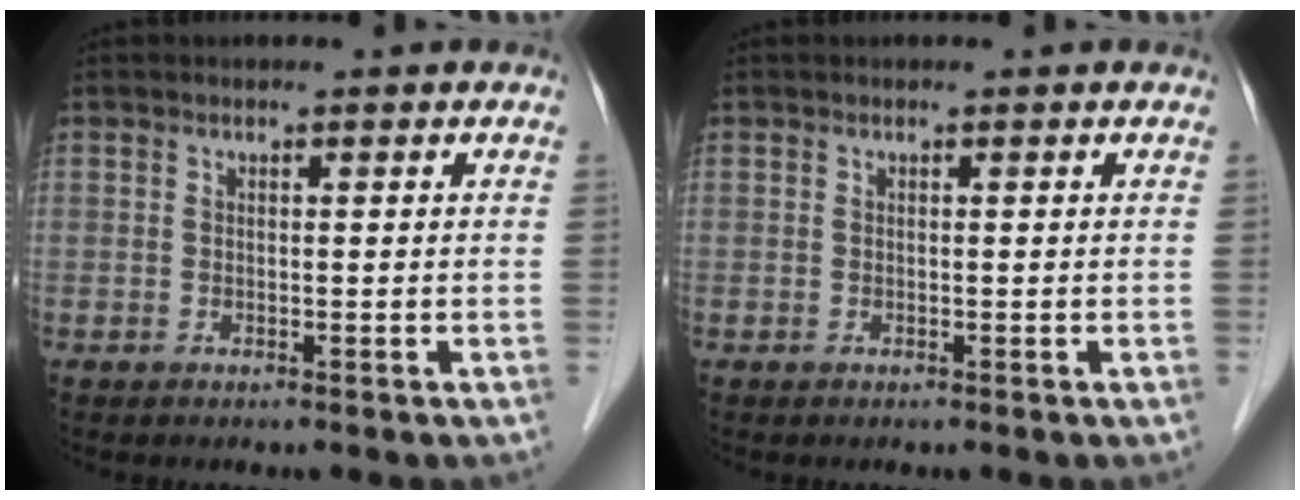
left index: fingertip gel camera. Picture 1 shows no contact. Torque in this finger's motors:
{"motor_torque": [0.08, 0.14, 0.01, 0.01]}